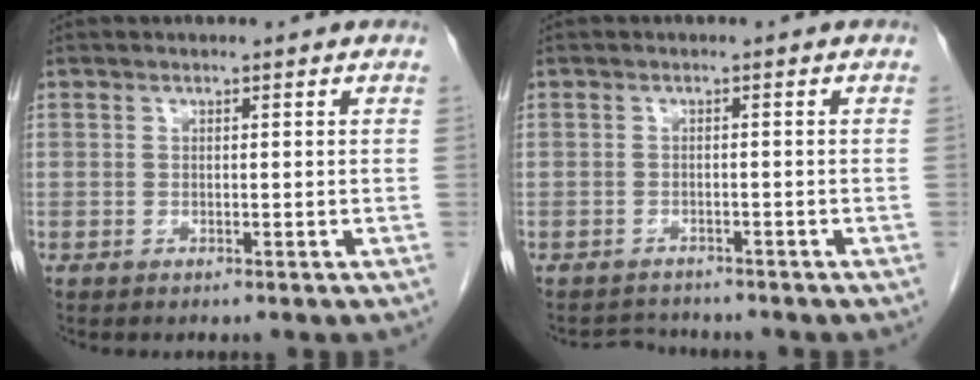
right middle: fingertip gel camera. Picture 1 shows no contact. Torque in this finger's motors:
{"motor_torque": [-0.60, -0.44, -0.10, -0.05]}